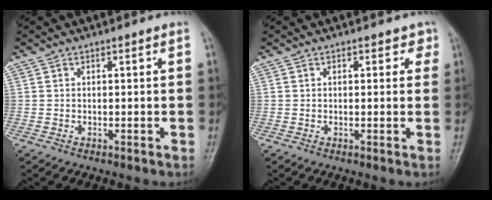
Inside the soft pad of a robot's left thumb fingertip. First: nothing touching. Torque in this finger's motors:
{"motor_torque": [-0.11, -0.30, -0.18, -0.16, 0.05]}